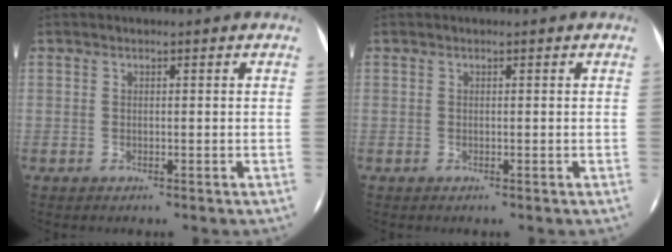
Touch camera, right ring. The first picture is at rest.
{"total": 0.0}